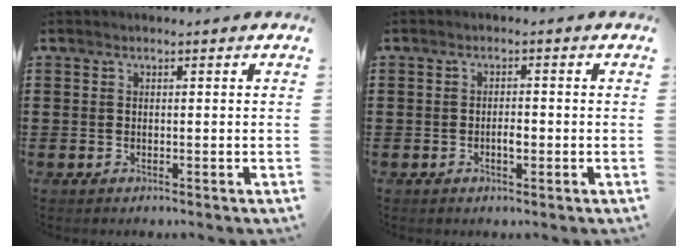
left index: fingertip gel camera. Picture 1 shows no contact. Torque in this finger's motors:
{"motor_torque": [0.02, 0.01, 0.02, 0.04]}